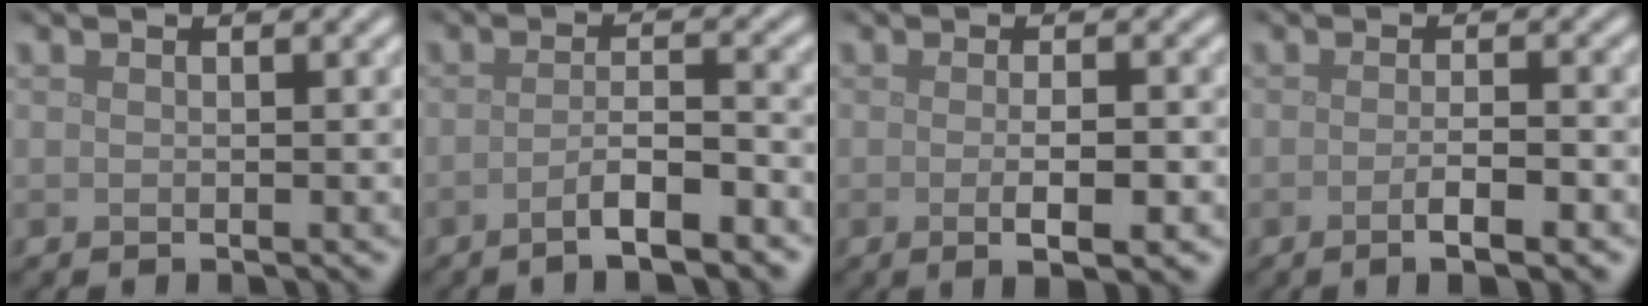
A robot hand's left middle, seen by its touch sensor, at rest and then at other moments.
{"total": 3.9, "force": [-2.3, 0.8, 3.0], "torque": [-0.049, 0.004, -0.044]}
{"total": 3.5, "force": [-0.7, 0.8, 3.3], "torque": [-0.049, -0.006, -0.008]}
{"total": 3.2, "force": [-1.3, 0.7, 2.8], "torque": [-0.042, 0.001, -0.021]}